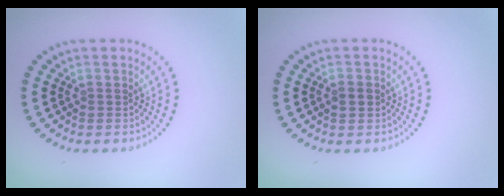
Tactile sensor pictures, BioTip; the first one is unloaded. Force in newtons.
{"total": 1.1, "press": 1.1, "slide": 0.1}